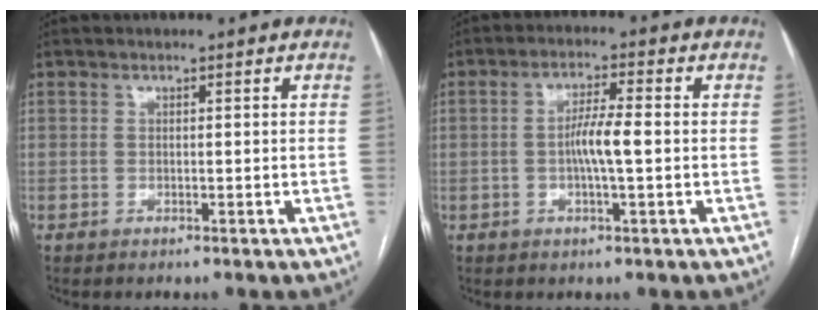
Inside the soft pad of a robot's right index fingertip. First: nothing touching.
{"total": 5.1, "force": [-0.5, 0.3, 5.0], "torque": [-0.097, 0.002, -0.011]}